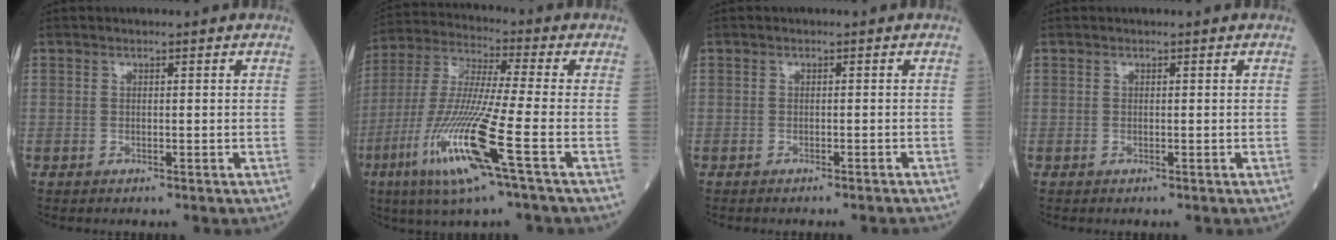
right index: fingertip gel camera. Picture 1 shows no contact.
{"total": 15.9, "force": [-6.6, -0.7, 14.4], "torque": [-0.306, -0.027, -0.131]}
{"total": 2.9, "force": [-2.7, -0.2, 0.9], "torque": [-0.012, -0.002, -0.034]}
{"total": 0.0}